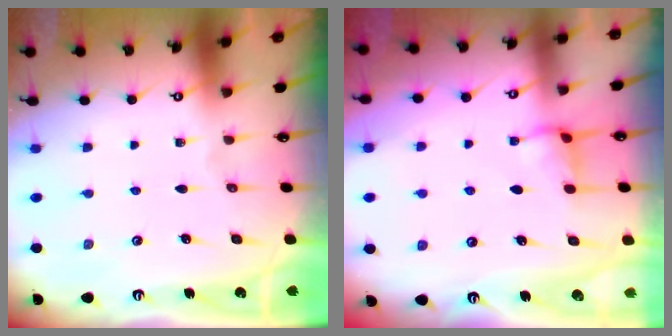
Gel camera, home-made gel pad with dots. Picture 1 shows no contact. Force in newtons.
{"total": 2.0, "press": 1.9, "slide": 0.7}